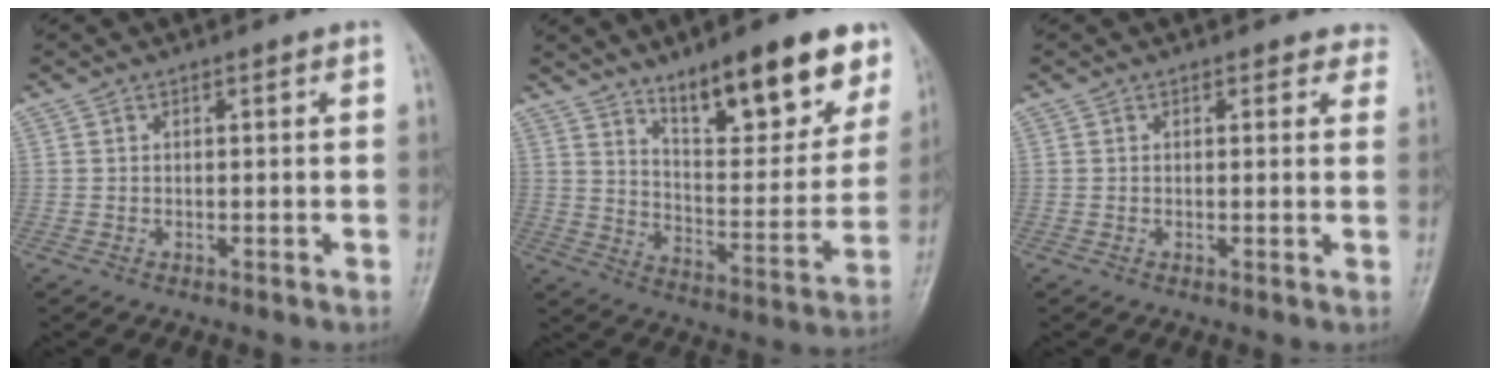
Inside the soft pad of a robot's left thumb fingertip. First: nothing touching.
{"total": 19.0, "force": [12.4, 6.3, 13.0], "torque": [-0.135, -0.066, 0.194]}
{"total": 3.3, "force": [2.8, 1.7, 0.1], "torque": [0.033, -0.012, 0.008]}